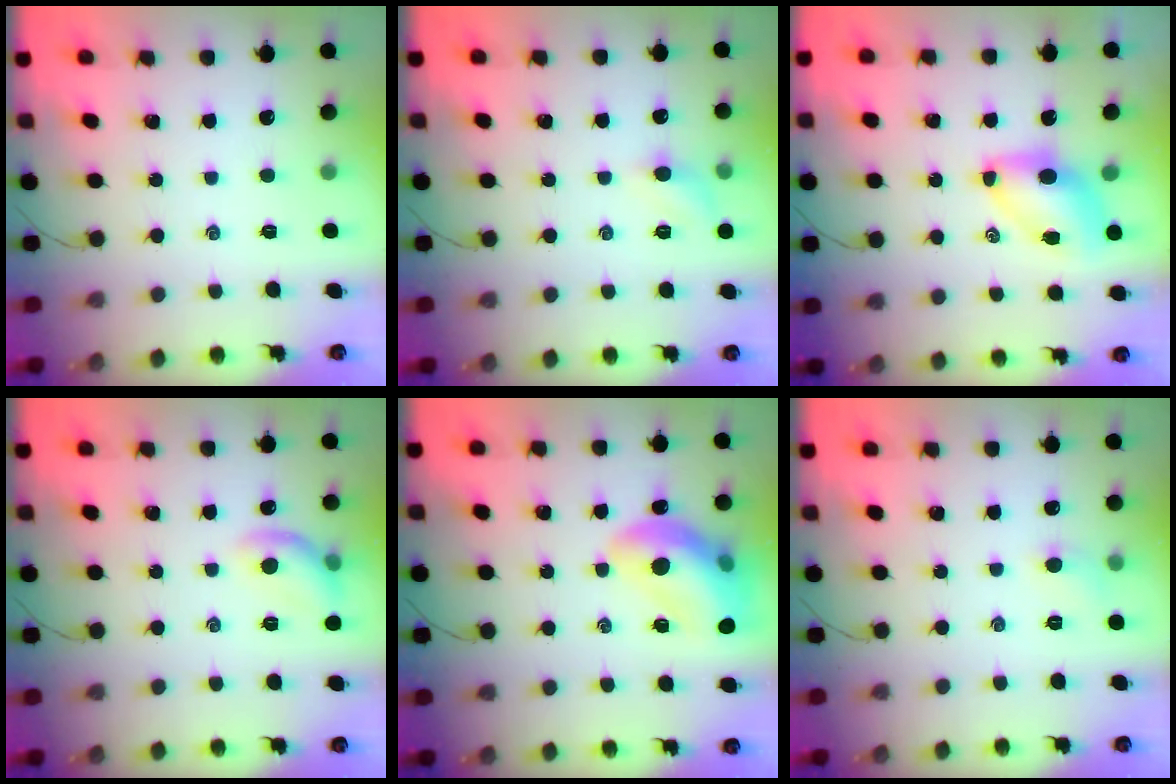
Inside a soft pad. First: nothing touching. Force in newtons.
{"total": 5.3, "press": 4.9, "slide": 1.8}
{"total": 7.2, "press": 7.1, "slide": 1.1}
{"total": 9.8, "press": 9.8, "slide": 0.2}
{"total": 16.3, "press": 16.1, "slide": 1.9}
{"total": 4.9, "press": 4.6, "slide": 1.6}